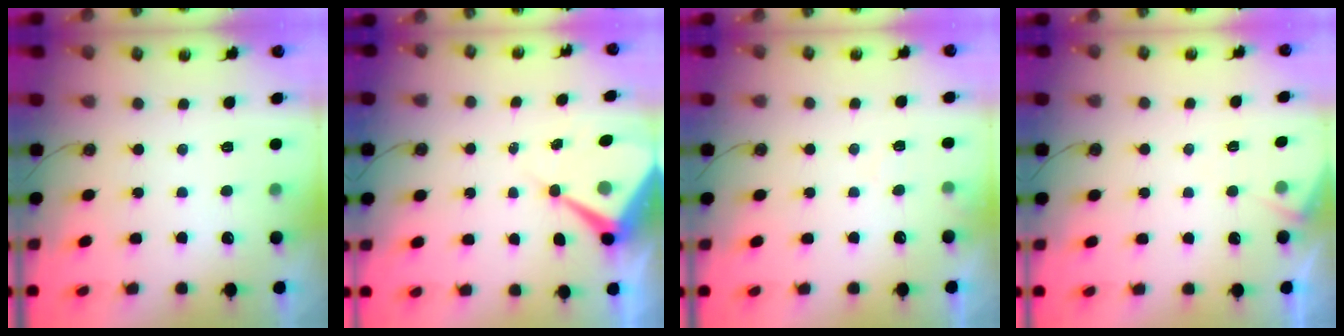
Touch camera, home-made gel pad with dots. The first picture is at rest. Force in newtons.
{"total": 8.4, "press": 8.3, "slide": 0.7}
{"total": 5.4, "press": 5.3, "slide": 0.6}
{"total": 5.3, "press": 5.3, "slide": 0.5}